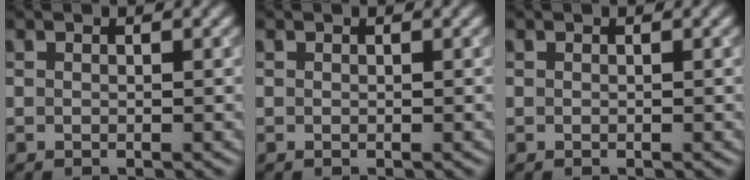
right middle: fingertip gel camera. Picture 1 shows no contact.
{"total": 0.0}
{"total": 0.0}